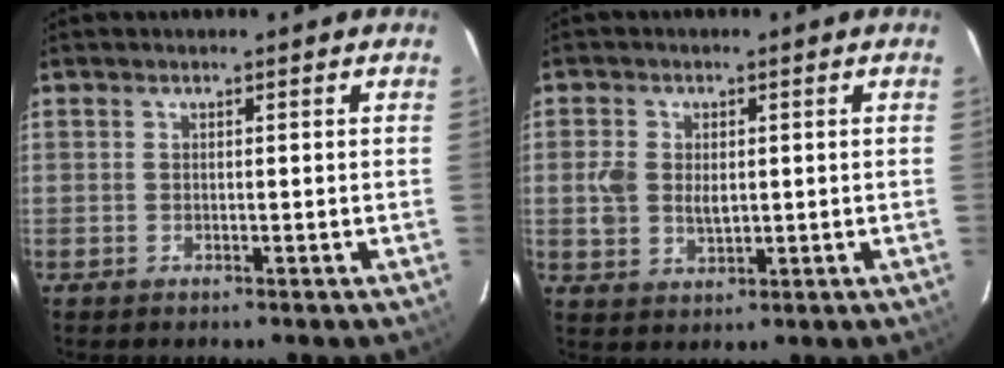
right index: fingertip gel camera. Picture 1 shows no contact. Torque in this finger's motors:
{"motor_torque": [-0.10, 0.02, 0.03, 0.06]}